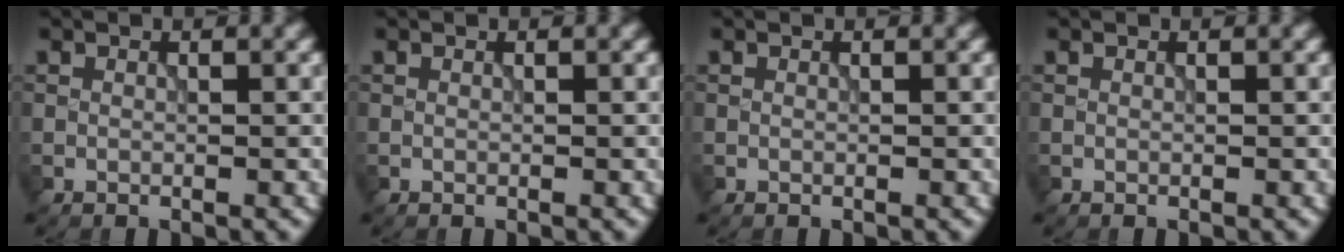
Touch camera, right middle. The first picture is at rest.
{"total": 0.0}
{"total": 0.0}
{"total": 0.0}